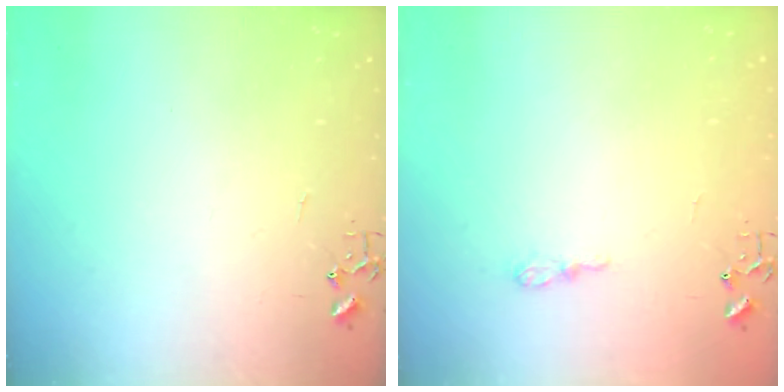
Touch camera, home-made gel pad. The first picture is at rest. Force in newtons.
{"total": 5.9, "press": 5.8, "slide": 0.7}